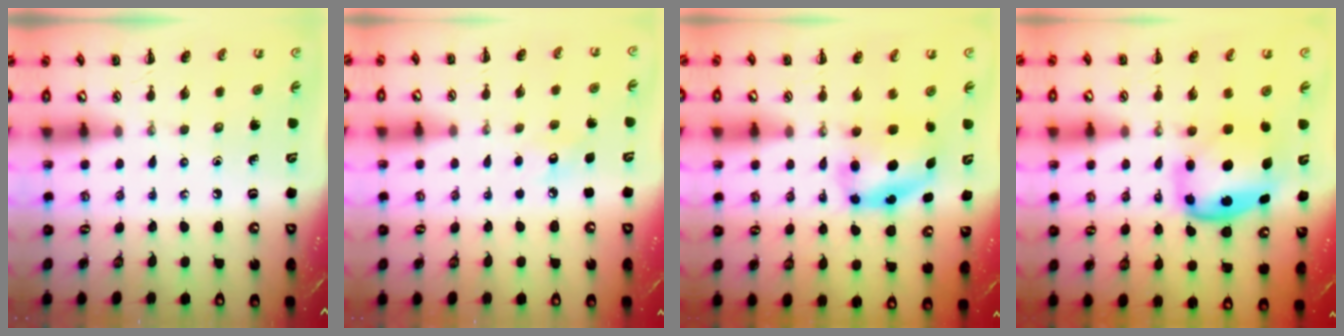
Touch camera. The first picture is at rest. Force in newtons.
{"total": 4.7, "press": 4.6, "slide": 1.0}
{"total": 6.1, "press": 6.1, "slide": 0.8}
{"total": 6.2, "press": 6.1, "slide": 1.2}